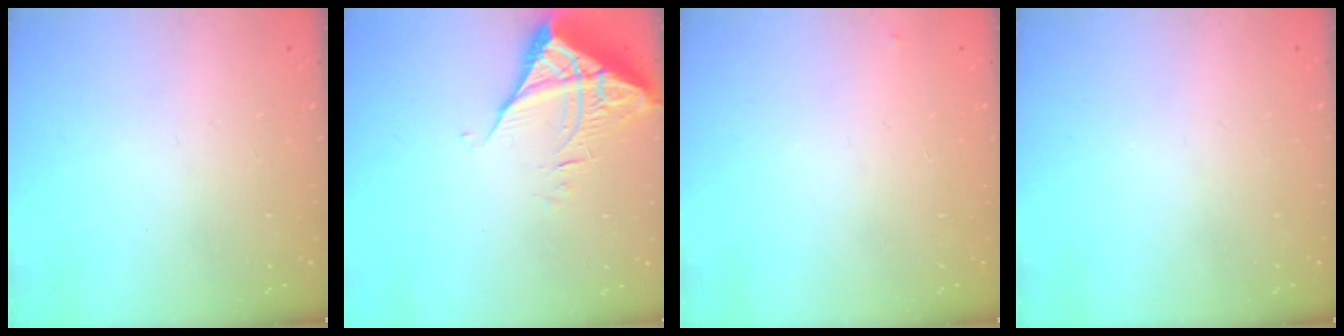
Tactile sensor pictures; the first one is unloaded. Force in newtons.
{"total": 6.6, "press": 6.6, "slide": 0.8}
{"total": 2.5, "press": 2.5, "slide": 0.4}
{"total": 0.0}